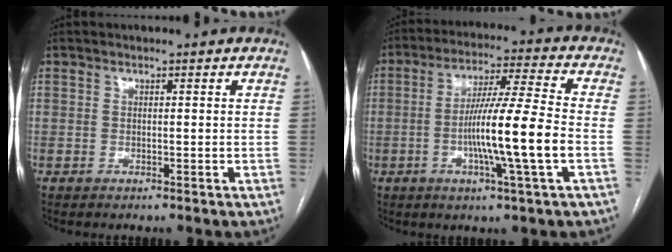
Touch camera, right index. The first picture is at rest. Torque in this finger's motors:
{"motor_torque": [2.01, -0.14, 1.05, 0.15]}